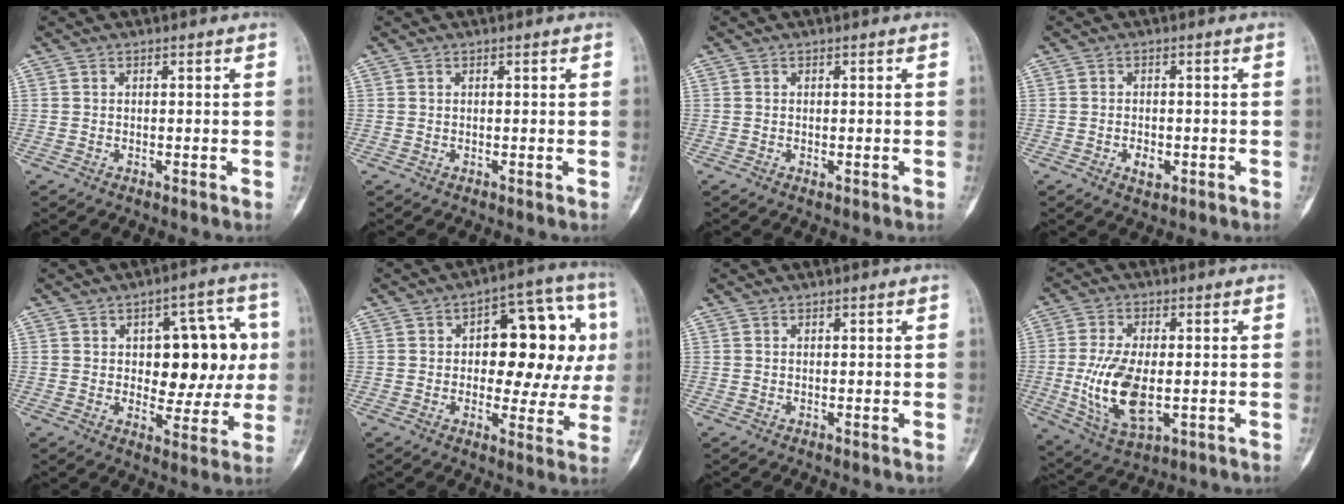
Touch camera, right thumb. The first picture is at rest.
{"total": 0.0}
{"total": 0.7, "force": [-0.3, 0.5, 0.4], "torque": [-0.001, 0.001, -0.005]}
{"total": 3.2, "force": [-1.3, 2.1, 2.1], "torque": [-0.021, 0.004, -0.017]}
{"total": 15.0, "force": [1.9, 8.4, 12.3], "torque": [-0.103, 0.018, 0.030]}
{"total": 18.5, "force": [2.6, 9.4, 15.7], "torque": [-0.153, 0.029, 0.032]}
{"total": 0.0}
{"total": 13.4, "force": [-1.8, 7.2, 11.2], "torque": [-0.213, -0.005, -0.020]}